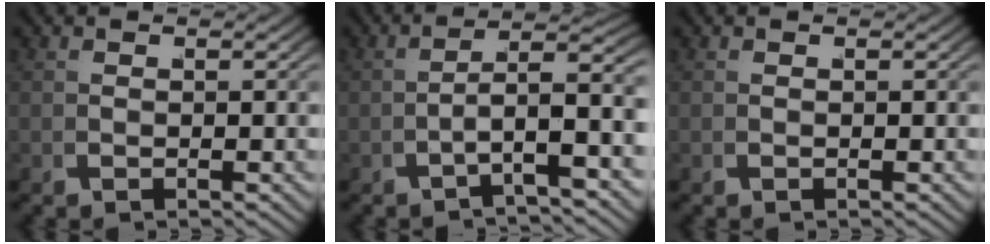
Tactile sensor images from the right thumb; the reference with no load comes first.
{"total": 6.7, "force": [-1.1, 3.0, 5.9], "torque": [-0.100, -0.015, -0.009]}
{"total": 0.0}